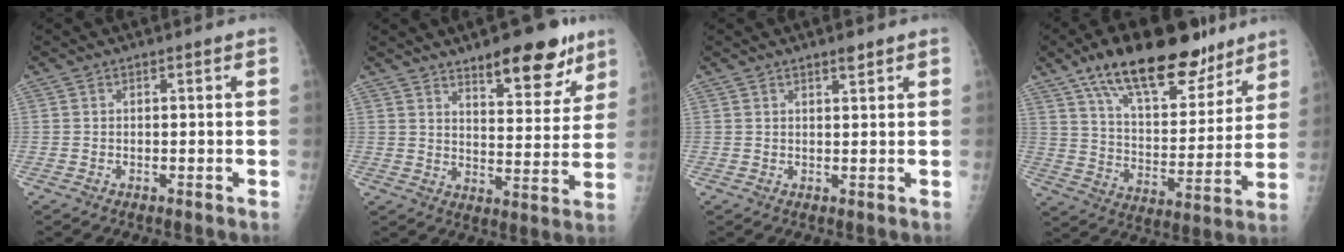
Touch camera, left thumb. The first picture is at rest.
{"total": 13.9, "force": [9.3, 4.9, 9.1], "torque": [-0.084, -0.056, 0.135]}
{"total": 2.0, "force": [1.5, 0.4, 1.2], "torque": [-0.016, -0.010, 0.024]}
{"total": 23.0, "force": [15.7, 9.6, 13.8], "torque": [-0.179, -0.054, 0.255]}